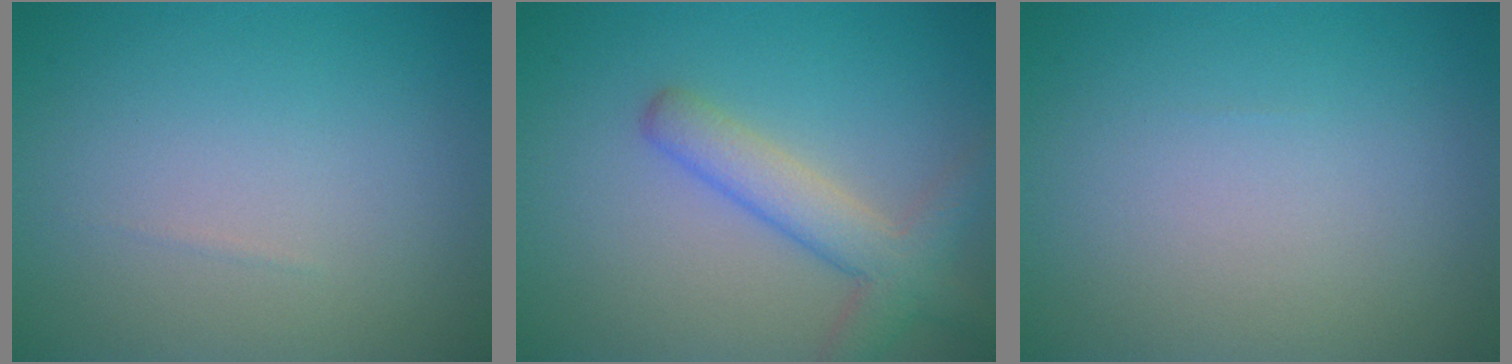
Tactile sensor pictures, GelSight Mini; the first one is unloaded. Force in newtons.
{"total": 4.2, "press": 4.2, "slide": 0.2}
{"total": 0.0}